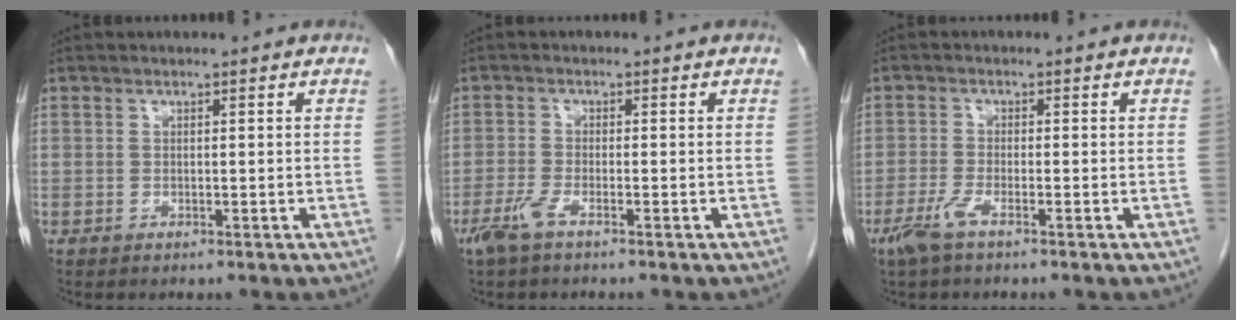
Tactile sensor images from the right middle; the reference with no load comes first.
{"total": 3.0, "force": [-2.0, 0.3, 2.2], "torque": [-0.053, -0.006, -0.045]}
{"total": 3.3, "force": [-2.1, 0.2, 2.4], "torque": [-0.058, -0.007, -0.048]}